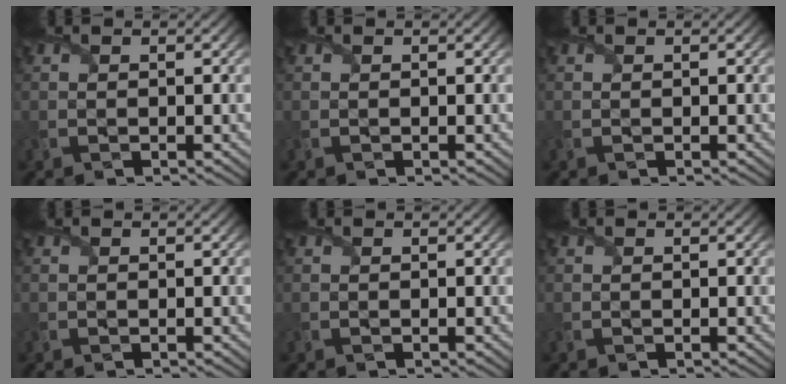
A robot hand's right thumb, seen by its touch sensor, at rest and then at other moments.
{"total": 0.0}
{"total": 0.0}
{"total": 0.0}
{"total": 0.0}
{"total": 0.0}